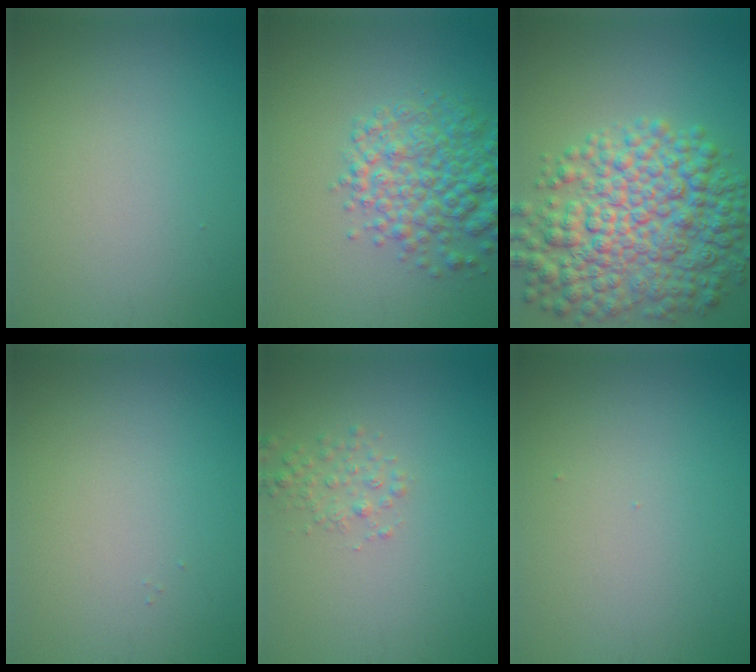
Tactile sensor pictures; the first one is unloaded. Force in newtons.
{"total": 5.7, "press": 5.7, "slide": 0.3}
{"total": 9.7, "press": 9.7, "slide": 0.3}
{"total": 0.0}
{"total": 1.5, "press": 1.5, "slide": 0.1}
{"total": 0.0}